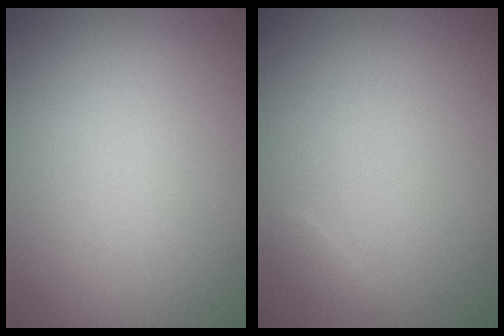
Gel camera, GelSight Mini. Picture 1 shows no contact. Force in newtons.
{"total": 0.5, "press": 0.5, "slide": 0.0}